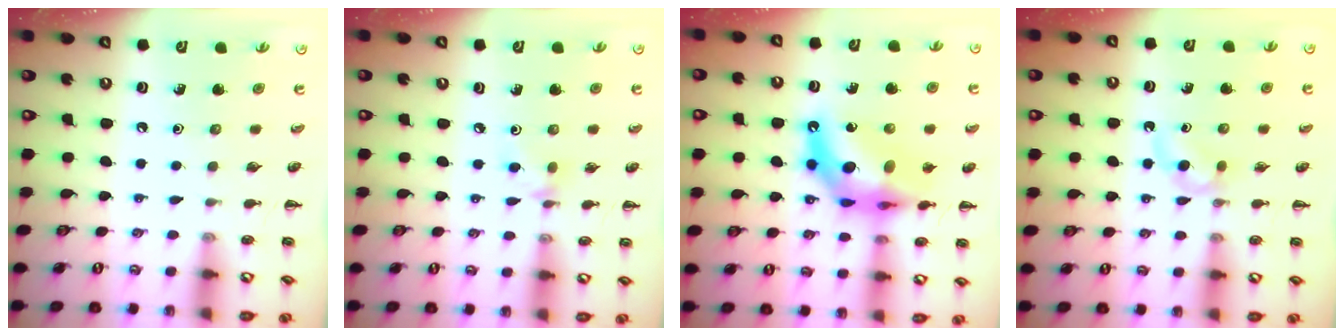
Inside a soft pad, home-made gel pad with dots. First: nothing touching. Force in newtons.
{"total": 4.4, "press": 4.3, "slide": 1.1}
{"total": 16.2, "press": 15.6, "slide": 4.3}
{"total": 3.0, "press": 2.8, "slide": 1.1}